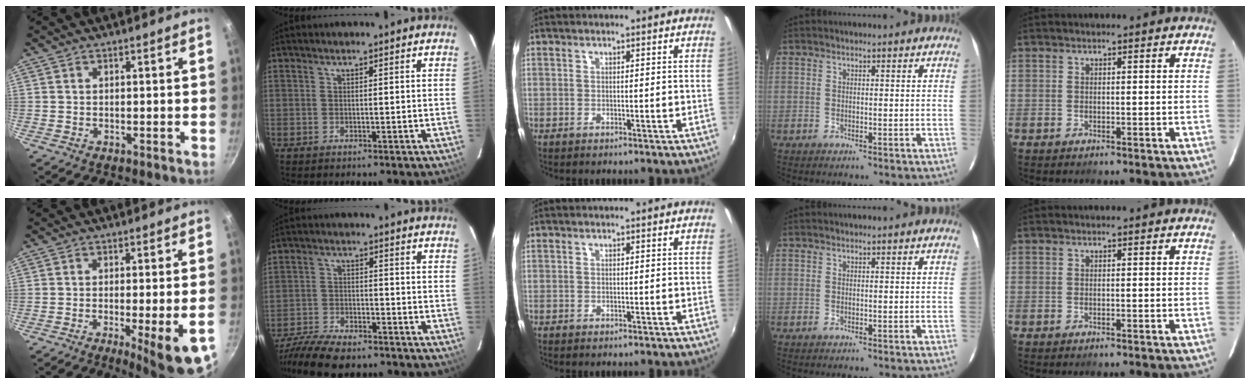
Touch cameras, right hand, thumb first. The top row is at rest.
{"thumb": {"total": 11.8, "force": [-4.5, 1.7, 10.8], "torque": [-0.139, 0.003, -0.057]}, "index": {"total": 13.0, "force": [-11.0, 3.9, 5.7], "torque": [-0.143, -0.018, -0.196]}}